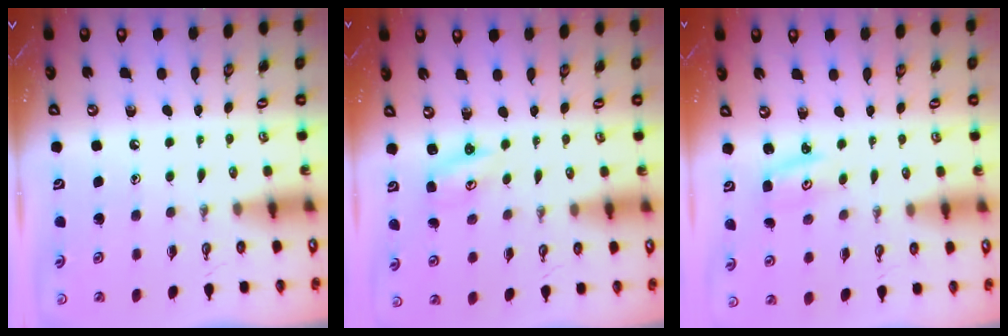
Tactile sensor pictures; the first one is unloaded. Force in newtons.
{"total": 2.2, "press": 2.1, "slide": 0.4}
{"total": 3.0, "press": 3.0, "slide": 0.3}